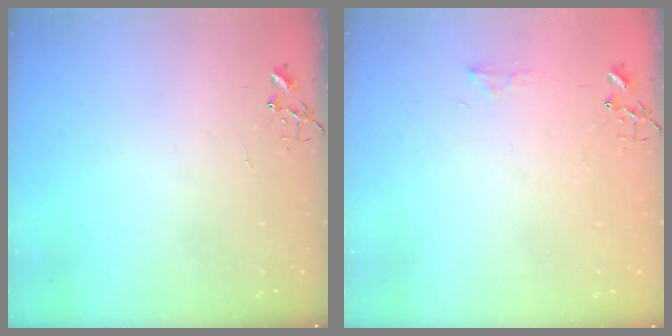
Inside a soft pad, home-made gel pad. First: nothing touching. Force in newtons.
{"total": 6.1, "press": 6.1, "slide": 0.3}